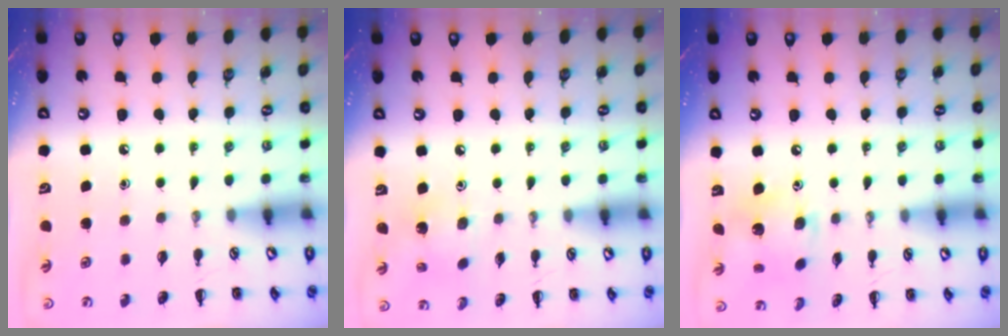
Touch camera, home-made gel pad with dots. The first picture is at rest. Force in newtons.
{"total": 3.5, "press": 3.5, "slide": 0.6}
{"total": 7.3, "press": 7.3, "slide": 0.4}